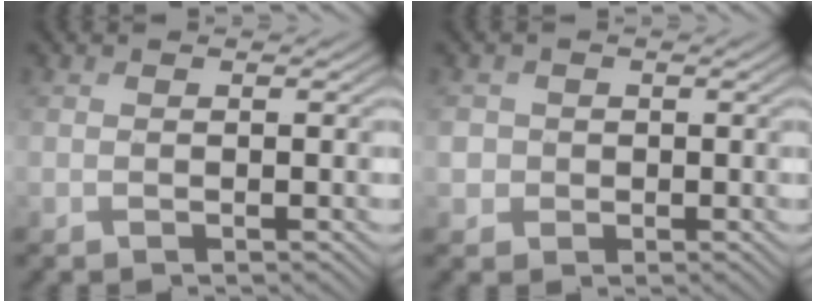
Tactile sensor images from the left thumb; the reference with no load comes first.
{"total": 2.3, "force": [-0.2, 2.3, 0.5], "torque": [-0.014, -0.004, -0.004]}